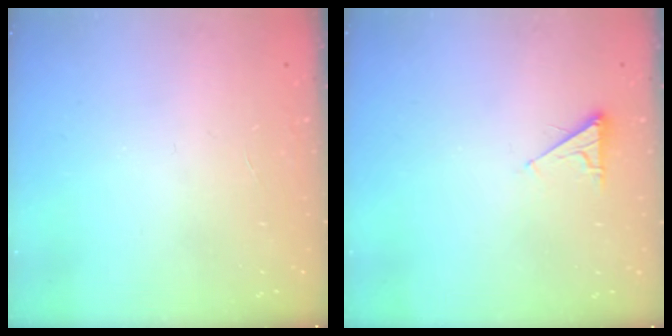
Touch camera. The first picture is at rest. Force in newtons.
{"total": 2.5, "press": 2.5, "slide": 0.4}